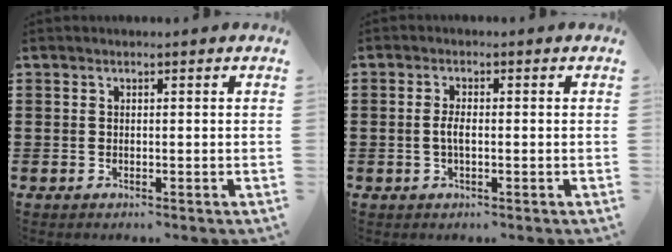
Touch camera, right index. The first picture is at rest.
{"total": 2.3, "force": [-0.3, 0.7, 2.1], "torque": [-0.048, -0.002, -0.009]}